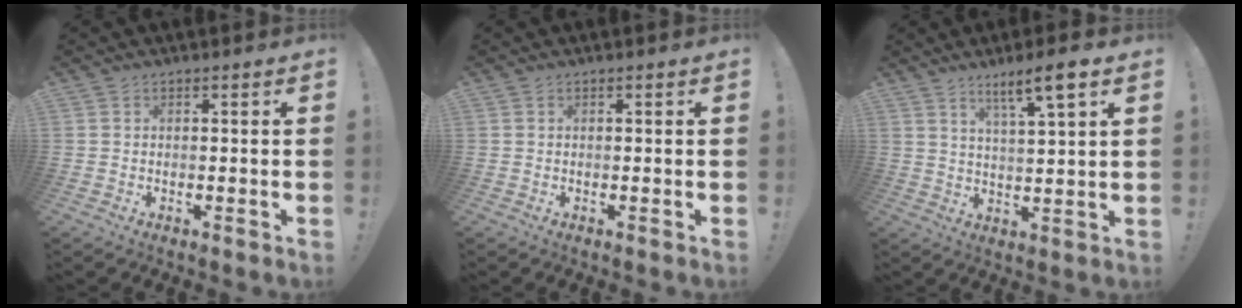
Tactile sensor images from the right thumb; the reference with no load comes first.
{"total": 0.0}
{"total": 8.0, "force": [5.0, 0.3, 6.3], "torque": [-0.101, -0.026, 0.079]}